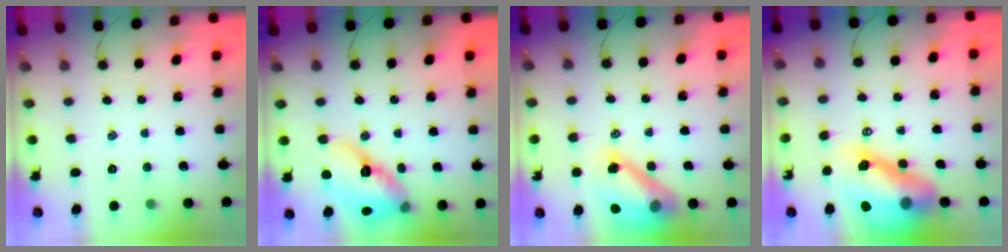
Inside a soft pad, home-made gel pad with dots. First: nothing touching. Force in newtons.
{"total": 15.5, "press": 15.0, "slide": 4.1}
{"total": 15.5, "press": 14.8, "slide": 4.6}
{"total": 17.7, "press": 16.9, "slide": 5.0}